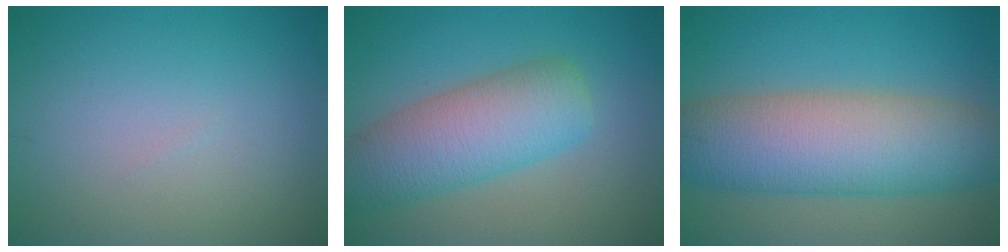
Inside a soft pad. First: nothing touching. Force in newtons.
{"total": 7.5, "press": 7.5, "slide": 0.2}
{"total": 10.8, "press": 10.8, "slide": 0.7}